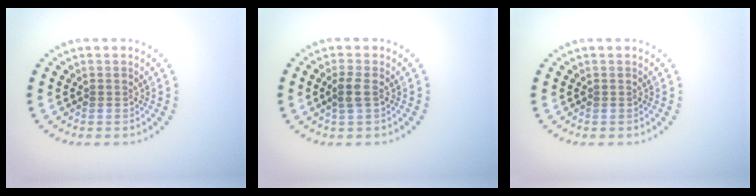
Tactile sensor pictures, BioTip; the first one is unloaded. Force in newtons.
{"total": 1.4, "press": 1.4, "slide": 0.4}
{"total": 0.0}